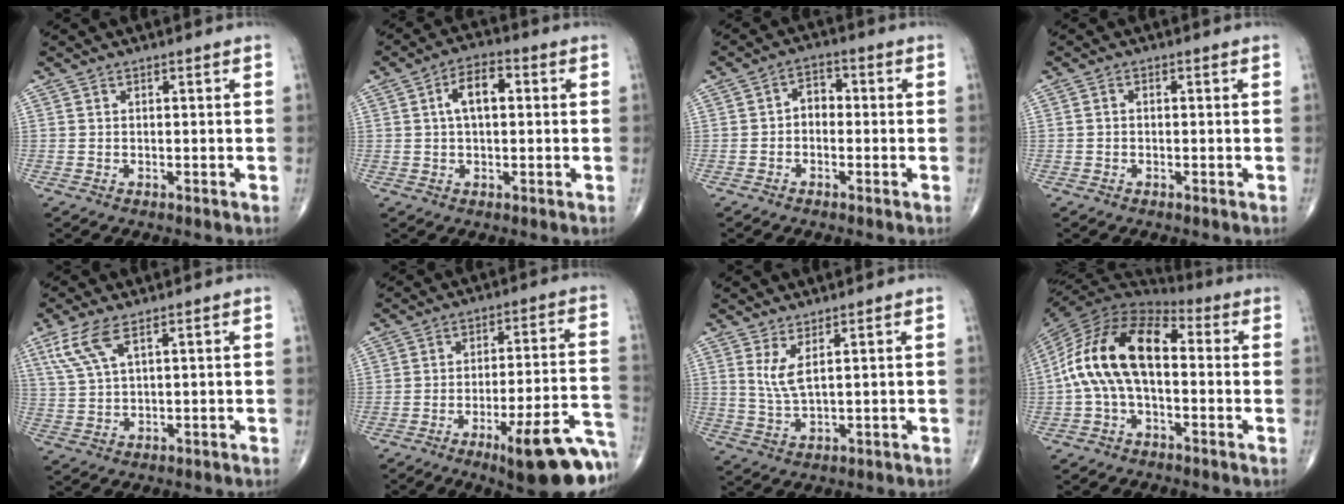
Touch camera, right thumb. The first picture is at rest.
{"total": 7.0, "force": [1.2, 3.6, 5.9], "torque": [-0.098, 0.017, 0.016]}
{"total": 3.8, "force": [-0.5, 2.9, 2.5], "torque": [-0.023, 0.018, -0.022]}
{"total": 0.7, "force": [-0.2, 0.5, 0.5], "torque": [-0.007, 0.002, -0.007]}
{"total": 6.7, "force": [3.6, 2.0, 5.2], "torque": [-0.129, -0.003, 0.082]}
{"total": 18.8, "force": [-9.8, 4.2, 15.5], "torque": [-0.154, 0.061, -0.129]}
{"total": 4.5, "force": [2.0, 1.0, 3.9], "torque": [-0.087, -0.021, 0.050]}
{"total": 17.3, "force": [0.1, 9.4, 14.5], "torque": [-0.267, 0.043, -0.009]}